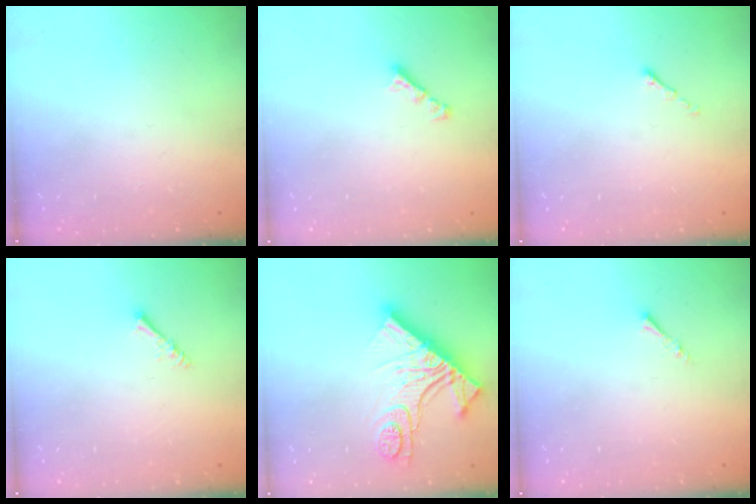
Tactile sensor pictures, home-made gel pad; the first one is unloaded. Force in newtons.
{"total": 2.2, "press": 2.1, "slide": 0.6}
{"total": 0.0}
{"total": 1.6, "press": 1.5, "slide": 0.3}
{"total": 16.4, "press": 16.3, "slide": 1.6}
{"total": 1.1, "press": 1.0, "slide": 0.3}